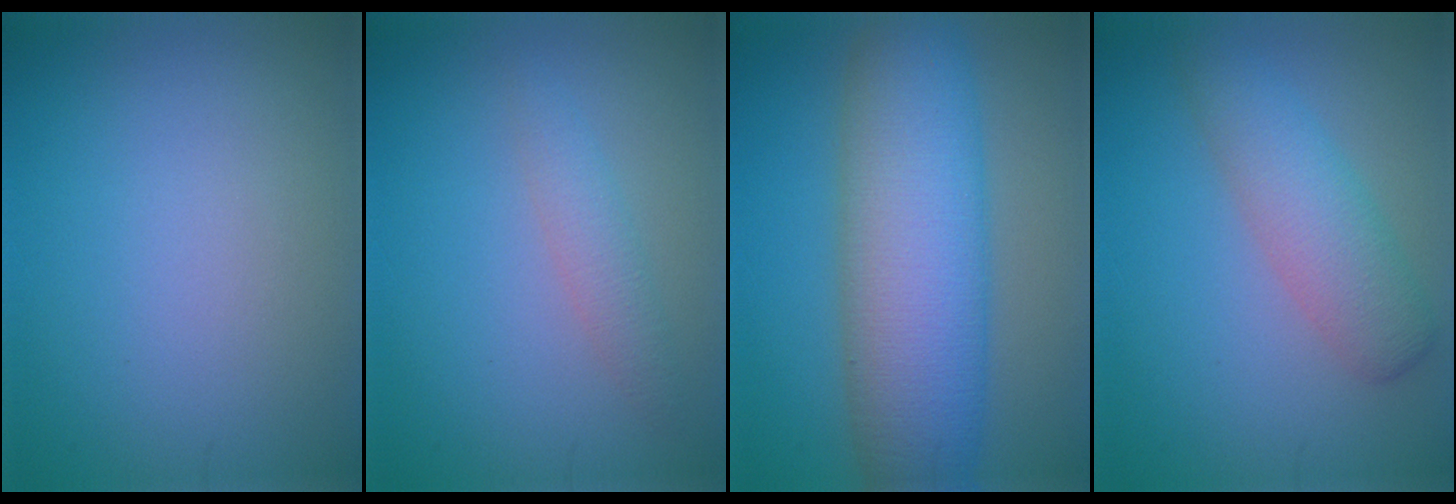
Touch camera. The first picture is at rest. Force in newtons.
{"total": 1.8, "press": 1.8, "slide": 0.0}
{"total": 10.7, "press": 10.6, "slide": 0.7}
{"total": 4.1, "press": 4.1, "slide": 0.2}